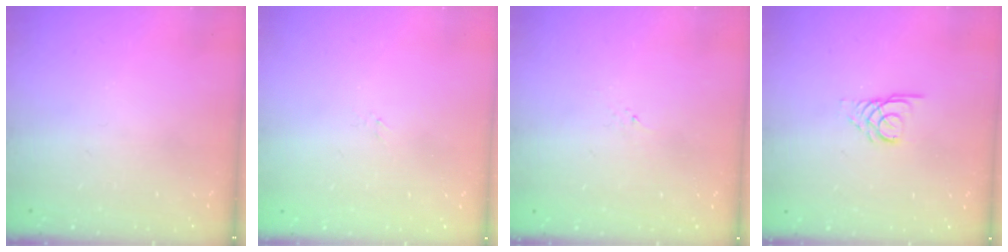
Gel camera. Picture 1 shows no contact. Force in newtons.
{"total": 1.5, "press": 1.4, "slide": 0.3}
{"total": 1.2, "press": 1.1, "slide": 0.2}
{"total": 4.8, "press": 4.8, "slide": 0.3}